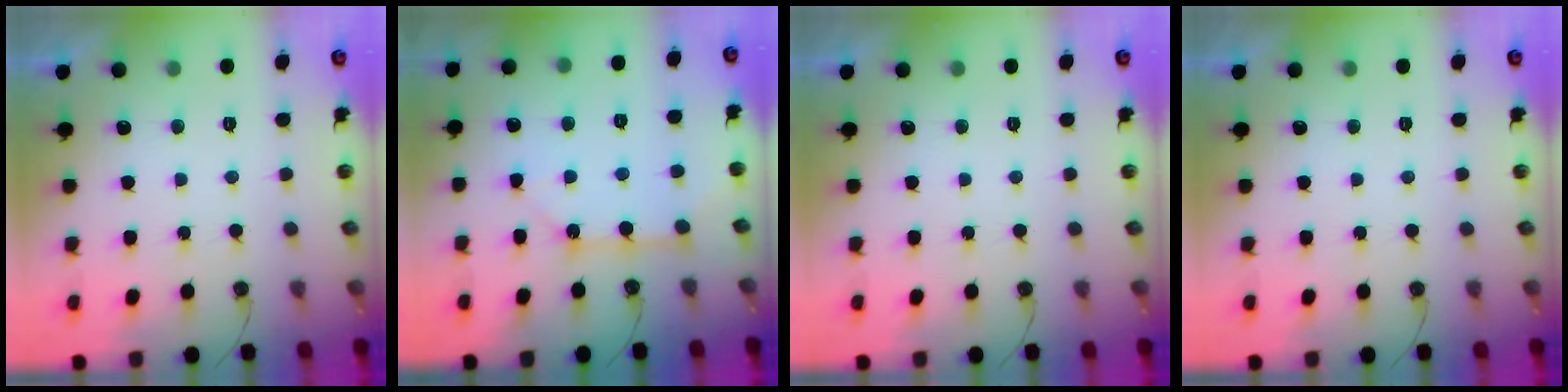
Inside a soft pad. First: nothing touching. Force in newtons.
{"total": 8.4, "press": 8.4, "slide": 0.8}
{"total": 0.0}
{"total": 0.0}